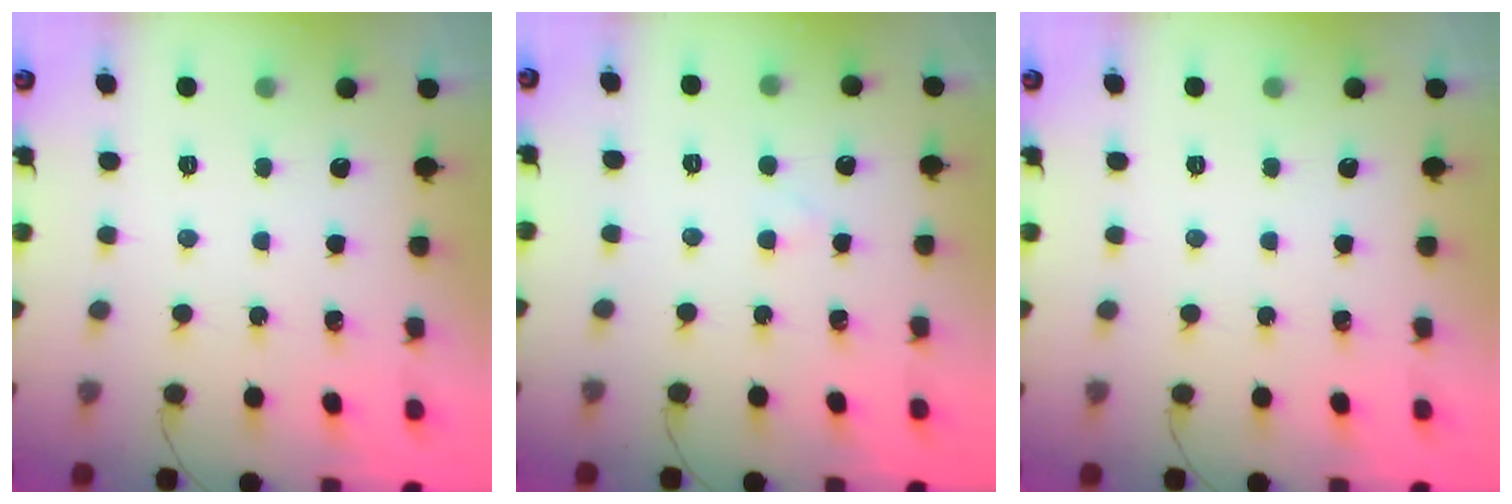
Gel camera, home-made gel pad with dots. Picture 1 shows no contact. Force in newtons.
{"total": 1.0, "press": 0.7, "slide": 0.6}
{"total": 0.0}